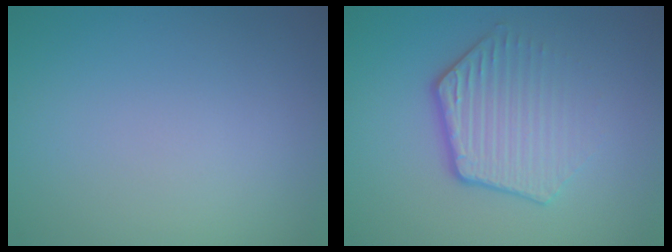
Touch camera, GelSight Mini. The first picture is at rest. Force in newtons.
{"total": 4.1, "press": 3.1, "slide": 2.6}